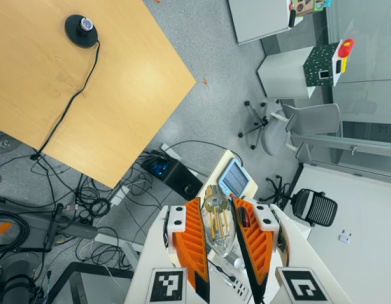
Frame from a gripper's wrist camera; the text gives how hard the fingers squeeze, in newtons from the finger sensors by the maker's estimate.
{"total": 8.5, "left": 7.8, "right": 9.2}